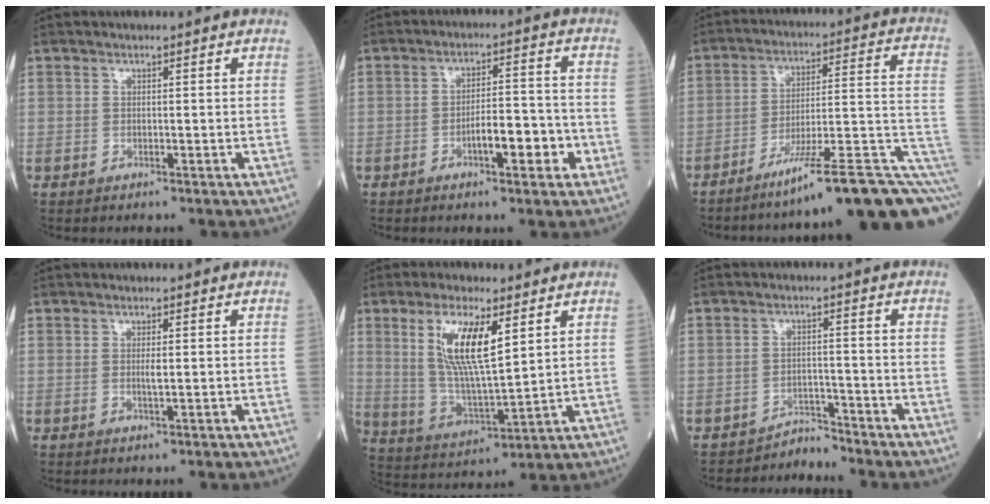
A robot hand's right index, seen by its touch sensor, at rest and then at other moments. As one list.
[{"total": 6.5, "force": [-2.6, 1.9, 5.7], "torque": [-0.094, 0.012, -0.036]}, {"total": 18.2, "force": [-10.2, 1.5, 15.0], "torque": [-0.161, 0.021, -0.153]}, {"total": 1.5, "force": [0.1, 0.2, 1.5], "torque": [-0.033, -0.001, 0.004]}, {"total": 11.8, "force": [4.6, 2.6, 10.5], "torque": [-0.218, -0.004, 0.092]}, {"total": 2.8, "force": [-2.7, 0.3, -1.0], "torque": [0.024, 0.000, -0.043]}]